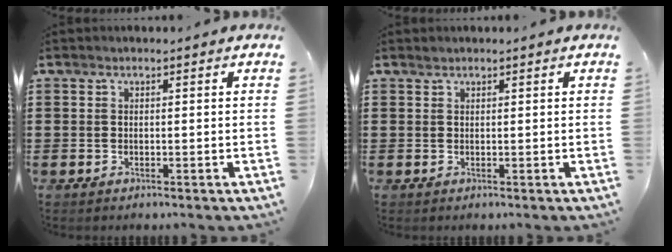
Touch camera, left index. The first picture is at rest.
{"total": 0.6, "force": [0.5, 0.2, 0.1], "torque": [-0.005, 0.001, 0.011]}